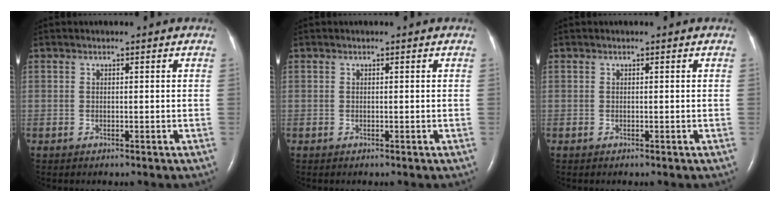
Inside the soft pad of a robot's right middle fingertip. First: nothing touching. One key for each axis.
{"total": 0.0}
{"total": 0.0}